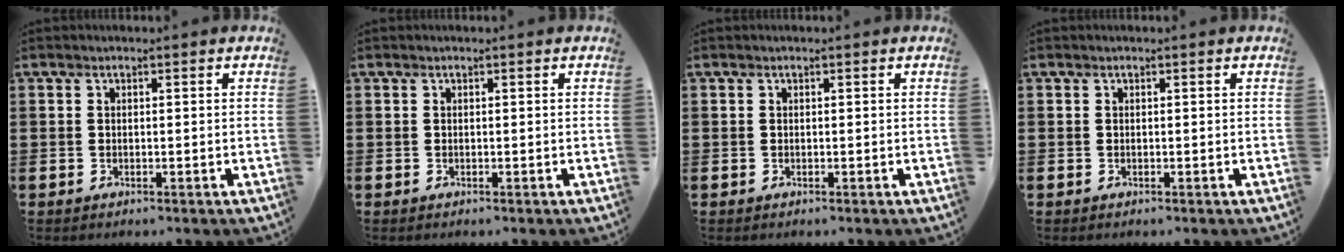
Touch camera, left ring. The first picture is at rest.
{"total": 0.0}
{"total": 0.0}
{"total": 0.0}